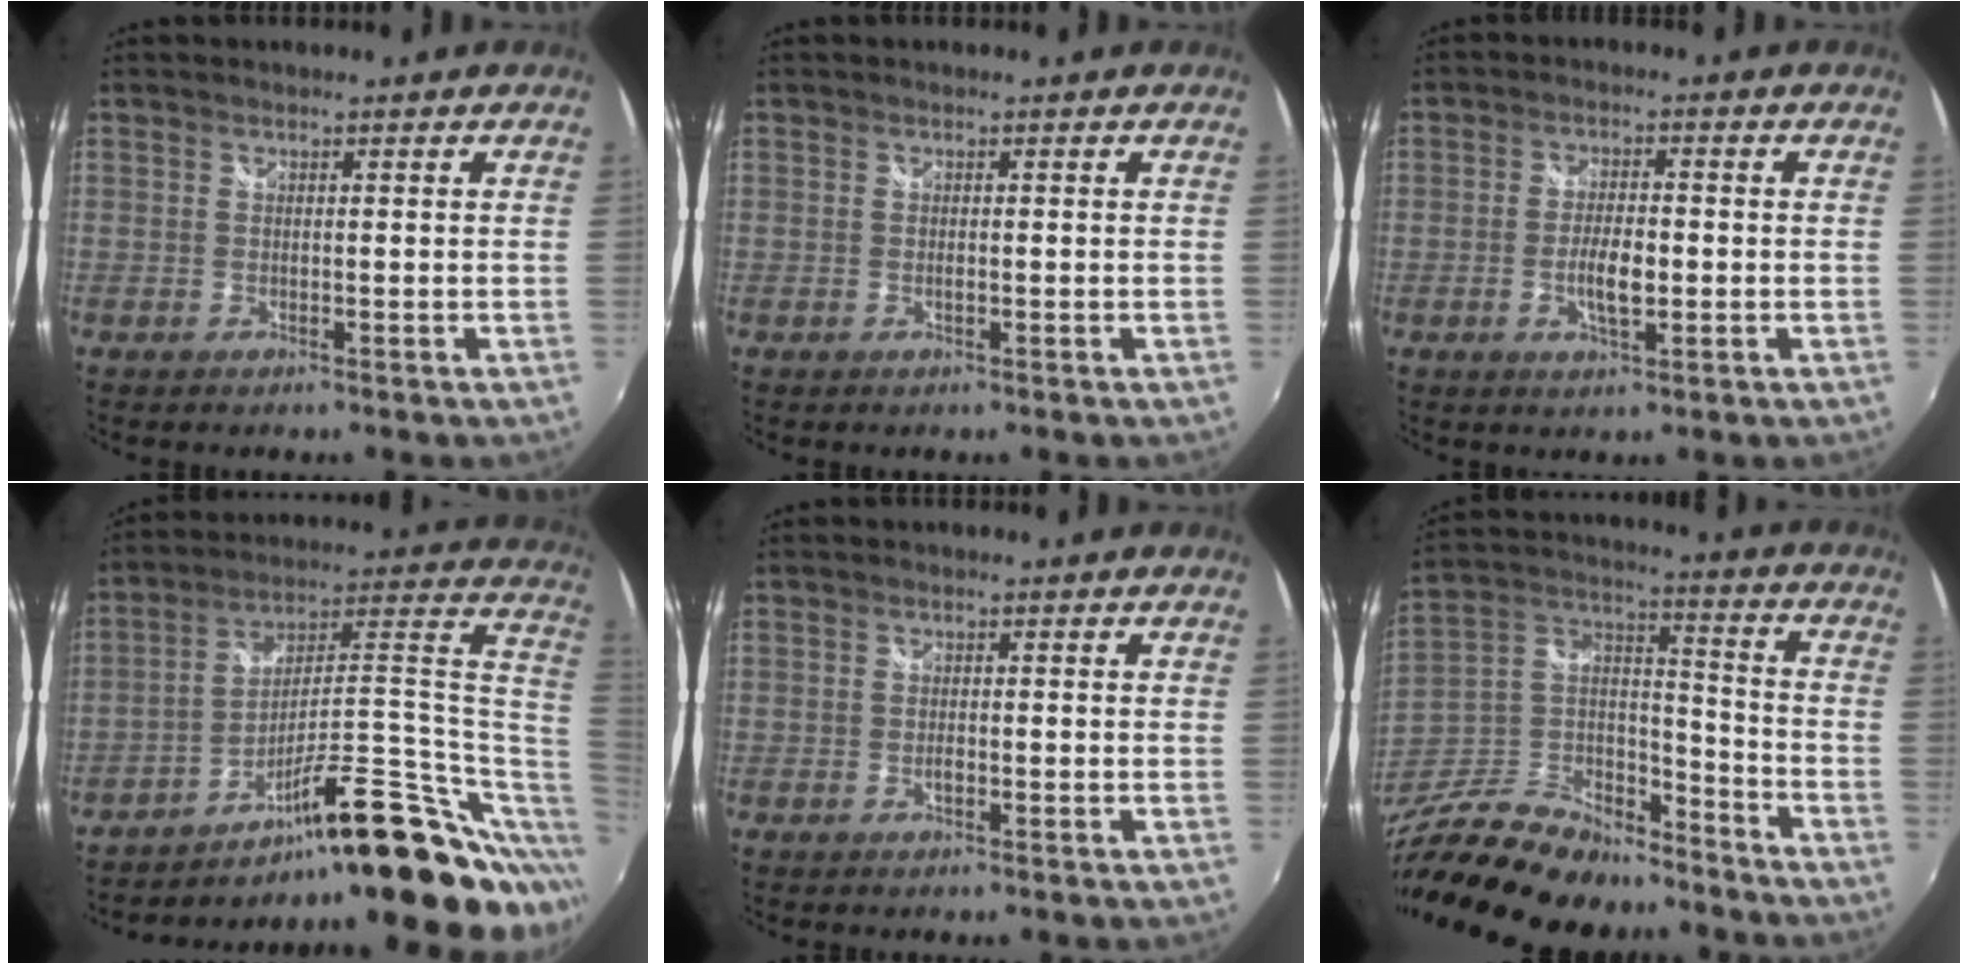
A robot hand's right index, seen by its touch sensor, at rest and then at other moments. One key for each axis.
{"total": 0.6, "fx": -0.1, "fy": 0.3, "fz": 0.5, "tx": -0.009, "ty": -0.001, "tz": -0.003}
{"total": 5.4, "fx": -1.2, "fy": 2.0, "fz": 4.8, "tx": -0.097, "ty": -0.001, "tz": -0.022}
{"total": 23.4, "fx": -9.2, "fy": 7.3, "fz": 20.2, "tx": -0.262, "ty": 0.030, "tz": -0.136}
{"total": 1.0, "fx": -0.4, "fy": 0.6, "fz": 0.7, "tx": -0.013, "ty": 0.000, "tz": -0.008}
{"total": 24.9, "fx": -18.9, "fy": 11.0, "fz": 11.9, "tx": -0.267, "ty": 0.019, "tz": -0.314}